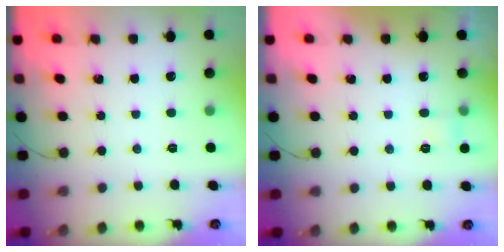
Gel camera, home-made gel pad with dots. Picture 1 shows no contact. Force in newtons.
{"total": 2.6, "press": 2.4, "slide": 1.0}